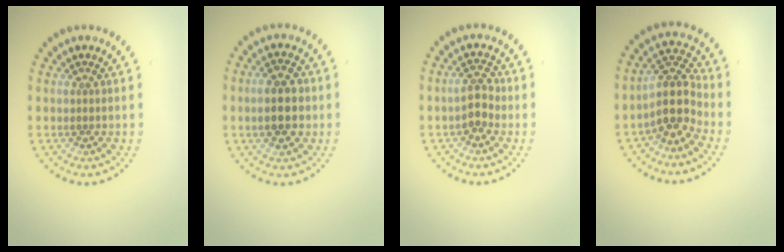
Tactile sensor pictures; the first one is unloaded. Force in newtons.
{"total": 4.6, "press": 4.6, "slide": 0.2}
{"total": 2.6, "press": 2.5, "slide": 0.5}
{"total": 4.0, "press": 3.4, "slide": 2.2}